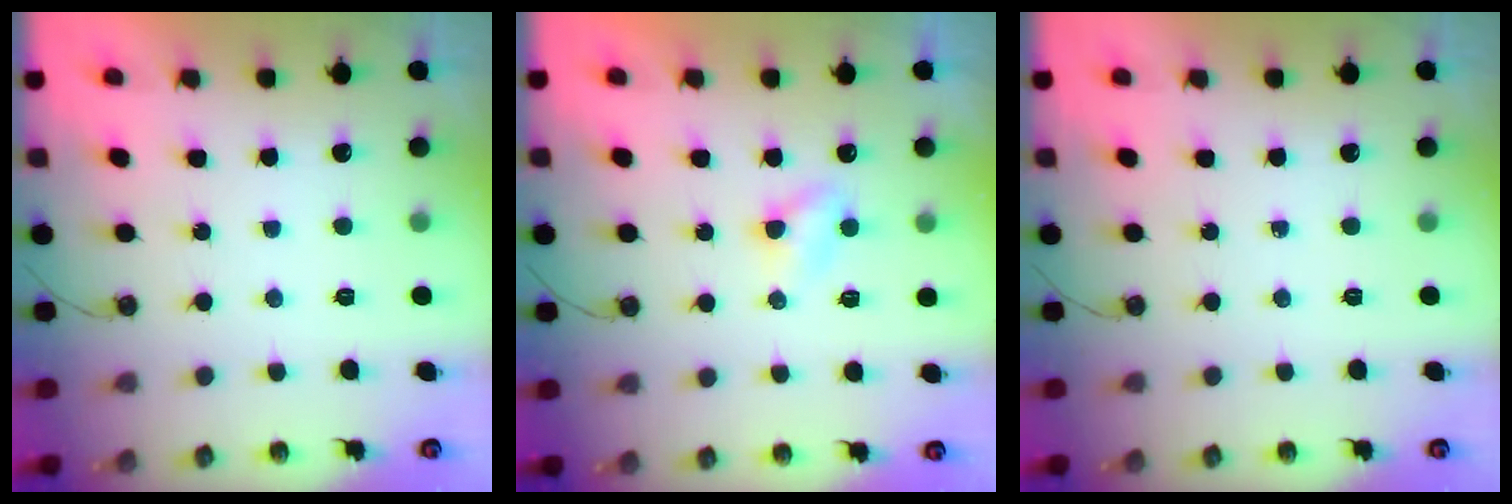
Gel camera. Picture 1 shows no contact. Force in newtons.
{"total": 4.8, "press": 4.7, "slide": 0.5}
{"total": 0.0}